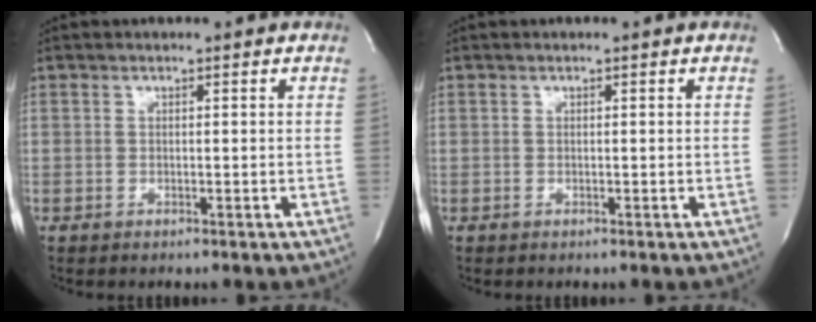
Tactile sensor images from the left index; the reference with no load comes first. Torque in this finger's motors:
{"motor_torque": [0.00, 0.00, 0.00, 0.00]}